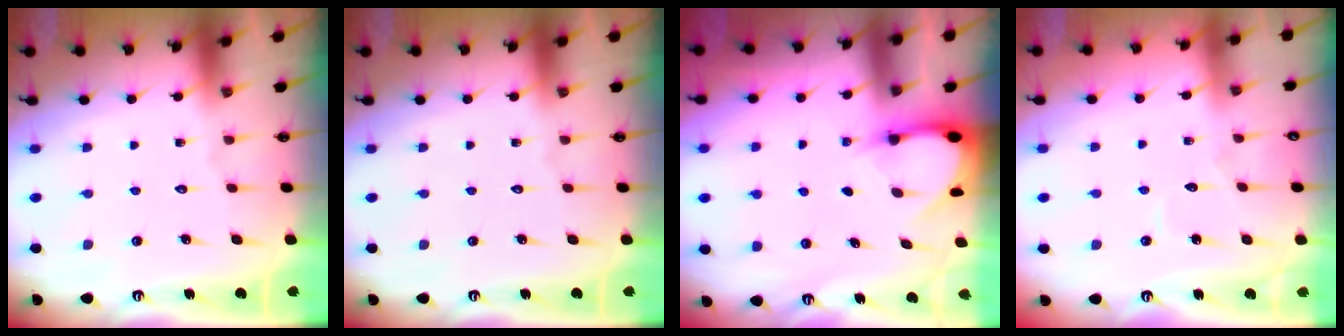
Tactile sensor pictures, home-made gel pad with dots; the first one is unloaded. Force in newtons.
{"total": 0.0}
{"total": 2.9, "press": 2.9, "slide": 0.3}
{"total": 2.8, "press": 2.8, "slide": 0.0}